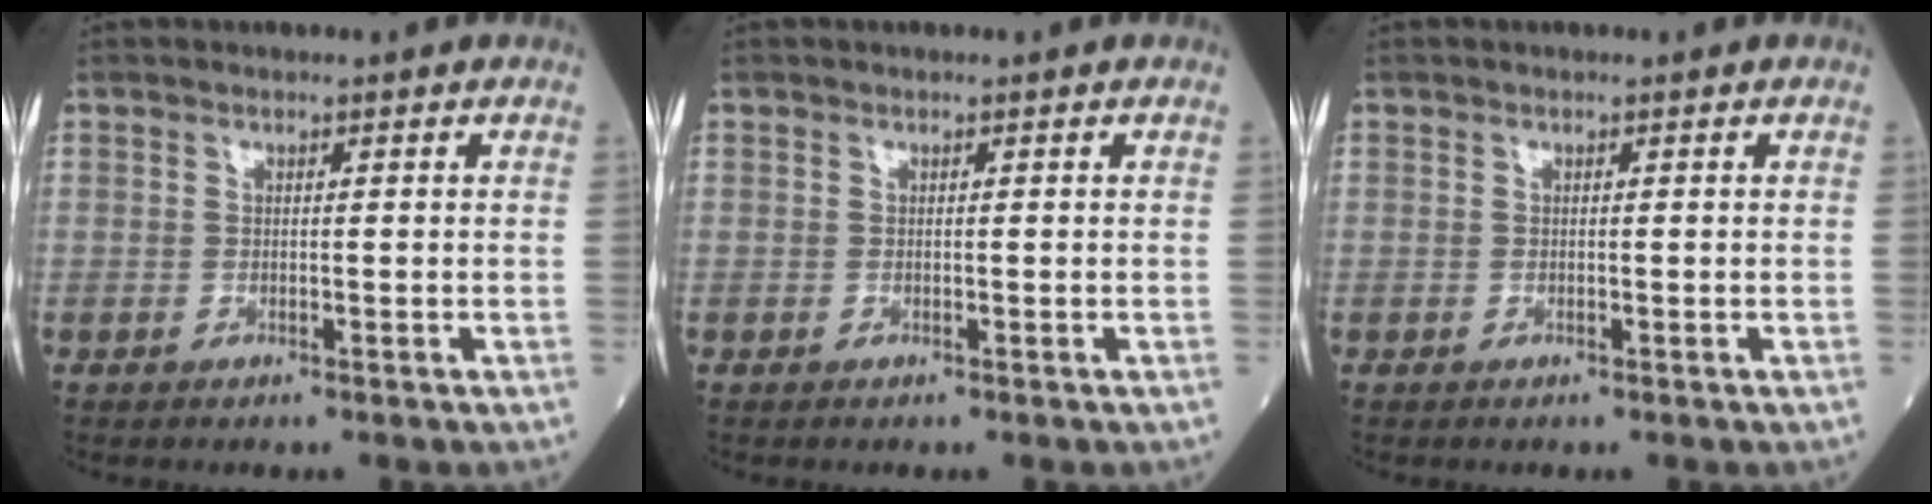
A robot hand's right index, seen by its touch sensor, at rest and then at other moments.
{"total": 0.0}
{"total": 0.0}